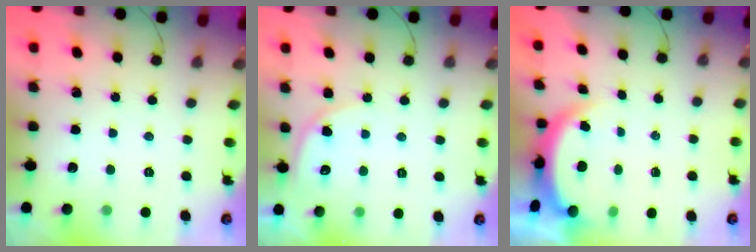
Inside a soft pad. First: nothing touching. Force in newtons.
{"total": 6.7, "press": 6.7, "slide": 0.6}
{"total": 4.8, "press": 4.6, "slide": 1.4}